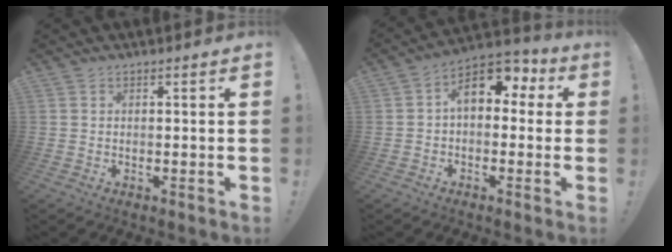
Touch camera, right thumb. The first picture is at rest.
{"total": 11.0, "force": [3.9, 6.2, 8.2], "torque": [-0.124, -0.004, 0.076]}